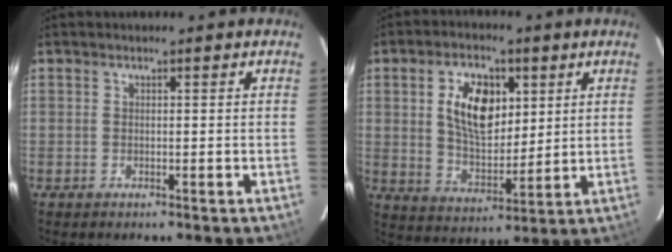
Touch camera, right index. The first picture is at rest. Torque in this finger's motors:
{"motor_torque": [0.81, 0.51, 0.39, 0.12]}